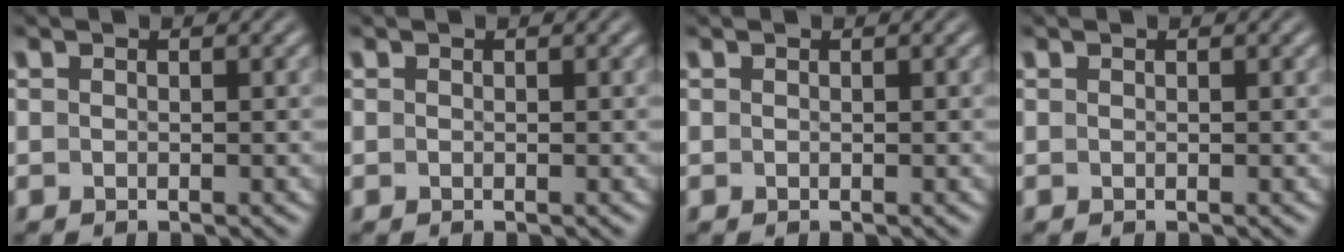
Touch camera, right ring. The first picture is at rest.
{"total": 0.0}
{"total": 0.0}
{"total": 0.0}